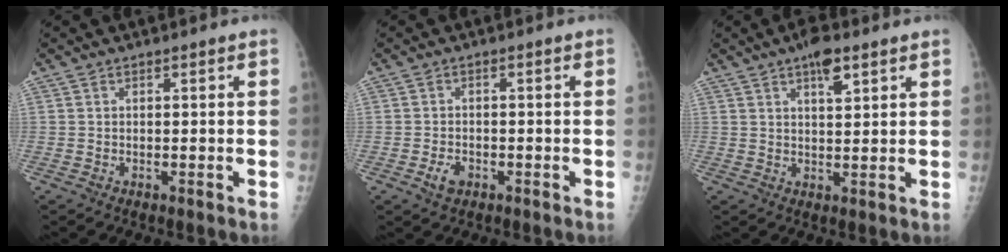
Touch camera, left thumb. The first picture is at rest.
{"total": 2.8, "force": [-1.4, 1.9, 1.6], "torque": [-0.026, 0.004, -0.020]}
{"total": 5.6, "force": [3.2, 2.0, 4.1], "torque": [-0.054, -0.010, 0.048]}